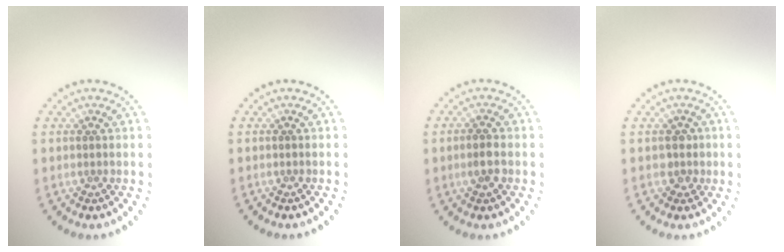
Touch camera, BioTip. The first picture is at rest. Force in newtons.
{"total": 0.0}
{"total": 1.6, "press": 1.6, "slide": 0.2}
{"total": 1.3, "press": 1.1, "slide": 0.7}